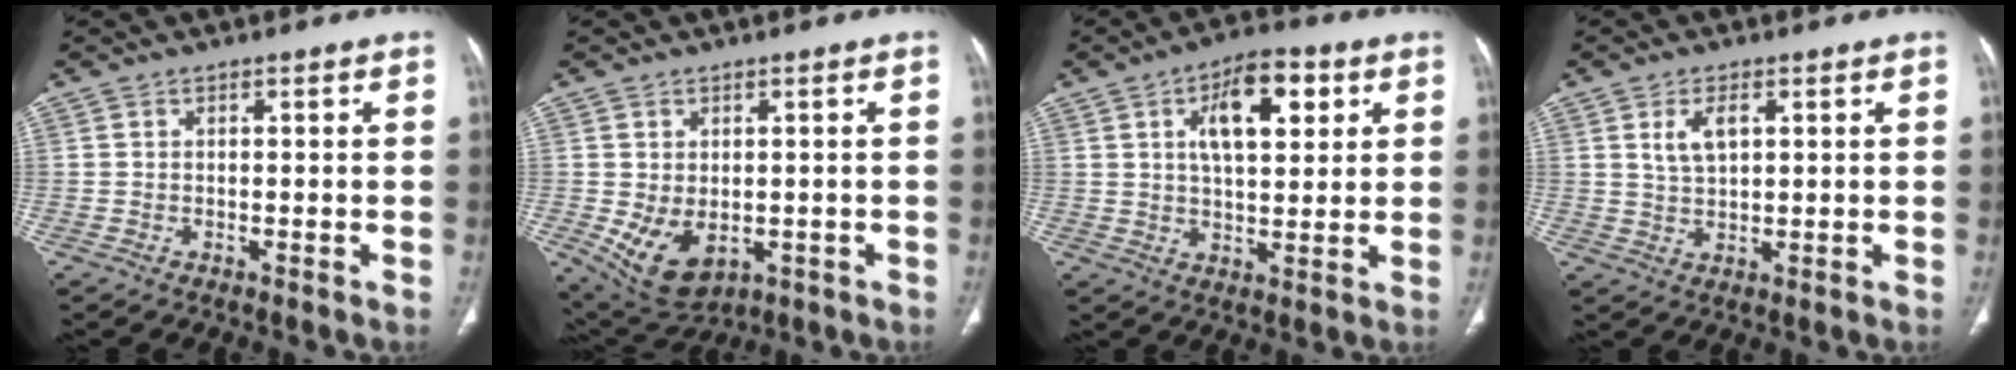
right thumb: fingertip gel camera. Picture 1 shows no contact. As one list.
[{"total": 8.8, "force": [-1.7, 5.8, 6.3], "torque": [-0.098, -0.010, -0.004]}, {"total": 12.3, "force": [4.4, 5.8, 10.0], "torque": [-0.132, -0.004, 0.069]}, {"total": 4.7, "force": [1.7, 2.3, 3.7], "torque": [-0.065, -0.004, 0.036]}]